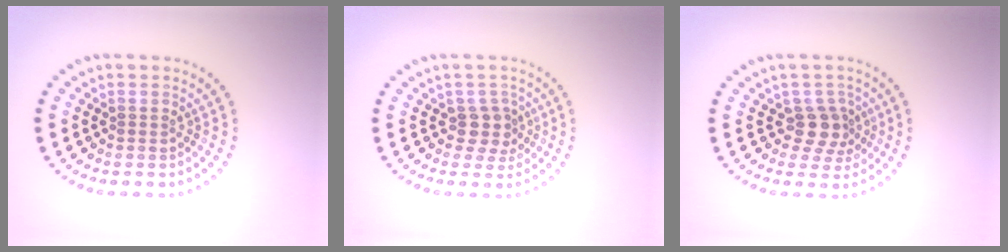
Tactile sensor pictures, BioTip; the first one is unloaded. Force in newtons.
{"total": 2.1, "press": 1.7, "slide": 1.2}
{"total": 2.7, "press": 2.1, "slide": 1.7}